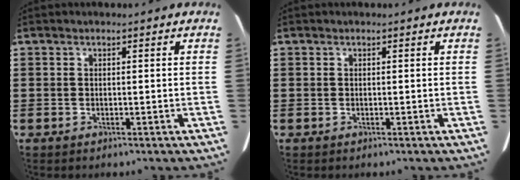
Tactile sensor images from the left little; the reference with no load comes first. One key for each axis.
{"total": 0.0}